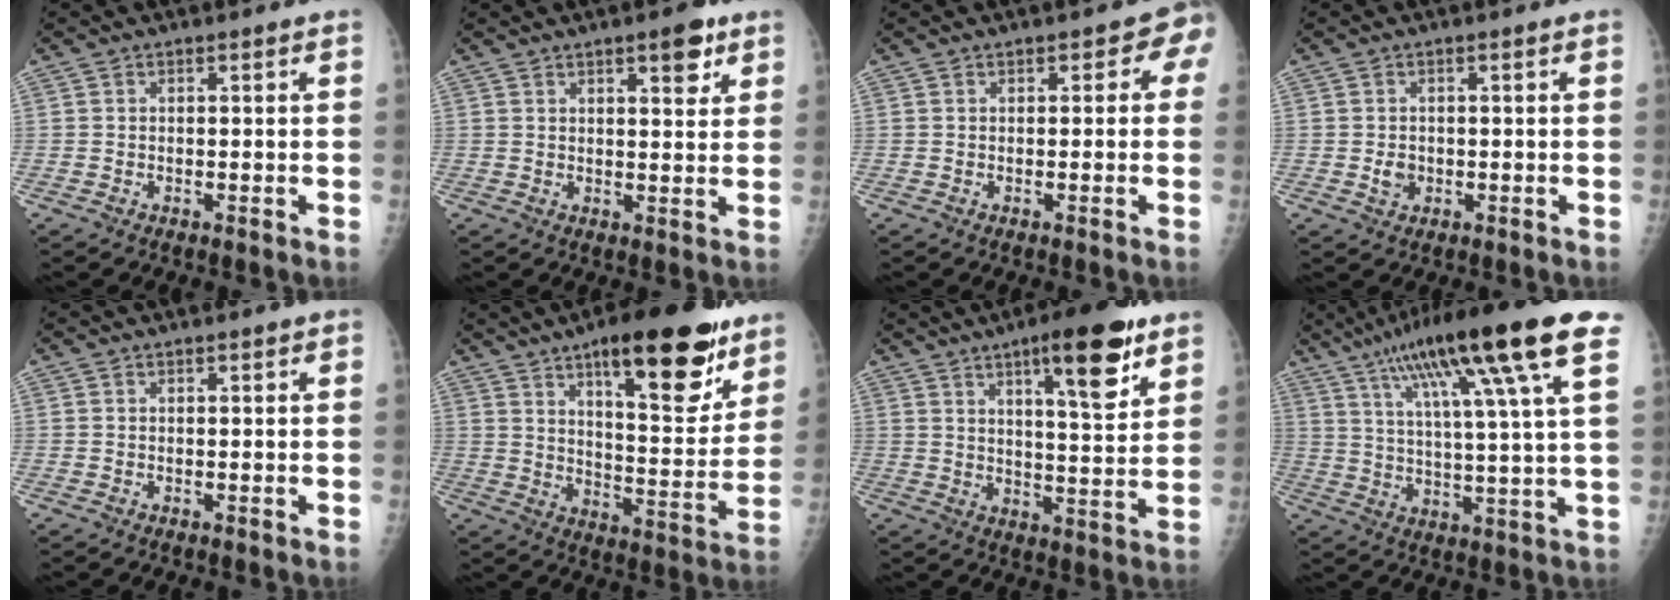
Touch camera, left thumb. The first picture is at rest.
{"total": 4.5, "force": [2.8, 1.9, 3.0], "torque": [-0.023, -0.013, 0.034]}
{"total": 2.9, "force": [0.9, 1.9, 2.1], "torque": [-0.001, 0.005, 0.002]}
{"total": 2.0, "force": [-0.2, 1.7, 1.1], "torque": [-0.012, 0.001, -0.002]}
{"total": 0.6, "force": [0.3, 0.2, 0.5], "torque": [-0.007, 0.000, 0.005]}
{"total": 22.2, "force": [13.4, 7.1, 16.2], "torque": [-0.197, -0.065, 0.202]}
{"total": 14.2, "force": [8.1, 3.5, 11.1], "torque": [-0.142, -0.043, 0.118]}
{"total": 22.3, "force": [11.9, 2.3, 18.7], "torque": [-0.304, -0.009, 0.186]}